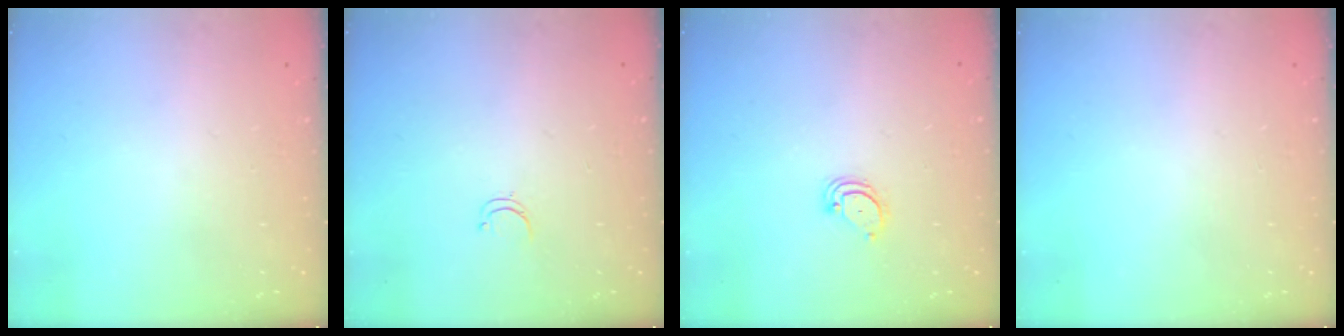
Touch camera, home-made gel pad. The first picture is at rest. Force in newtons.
{"total": 3.5, "press": 3.4, "slide": 0.4}
{"total": 3.9, "press": 3.9, "slide": 0.2}
{"total": 0.0}